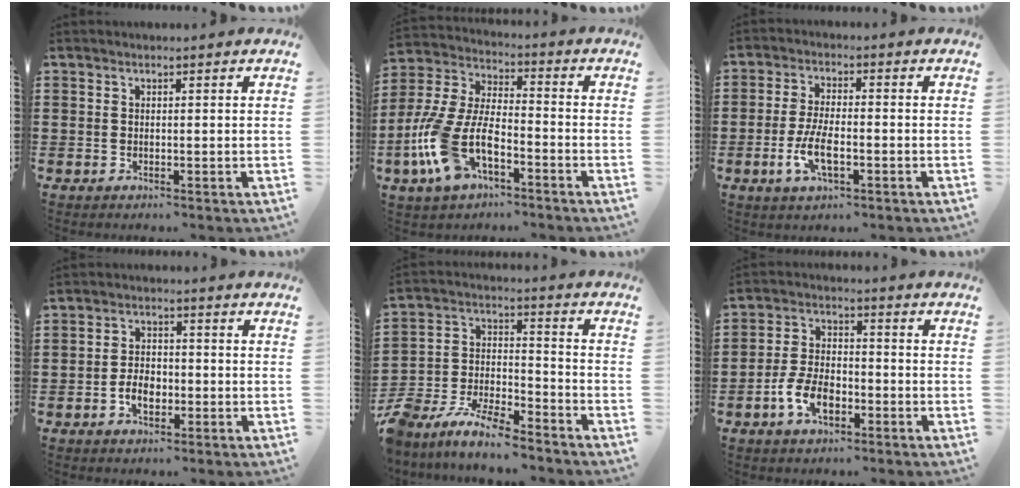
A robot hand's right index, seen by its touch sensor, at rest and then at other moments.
{"total": 10.8, "force": [-4.9, 4.7, 8.4], "torque": [-0.226, -0.015, -0.103]}
{"total": 6.1, "force": [-2.0, 2.2, 5.3], "torque": [-0.116, -0.005, -0.041]}
{"total": 4.0, "force": [-1.4, 2.5, 2.7], "torque": [-0.051, -0.001, -0.030]}
{"total": 7.5, "force": [-7.0, 1.5, 2.2], "torque": [-0.061, 0.001, -0.142]}
{"total": 6.8, "force": [-3.1, 3.6, 4.9], "torque": [-0.116, 0.001, -0.064]}